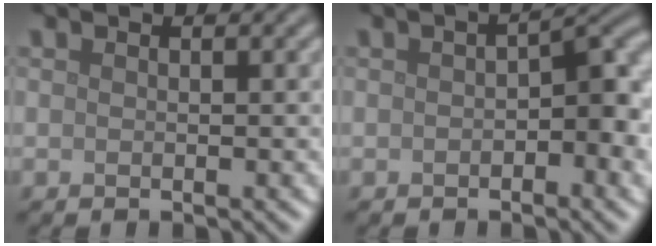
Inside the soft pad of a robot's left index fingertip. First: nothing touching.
{"total": 5.0, "force": [-0.4, 2.1, 4.5], "torque": [-0.052, 0.008, -0.009]}